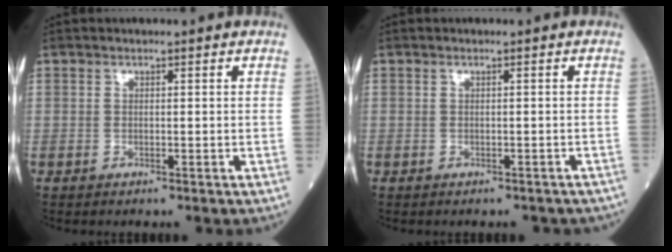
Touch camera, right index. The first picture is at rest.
{"total": 1.9, "force": [-1.5, 1.1, 0.5], "torque": [-0.003, 0.004, -0.012]}